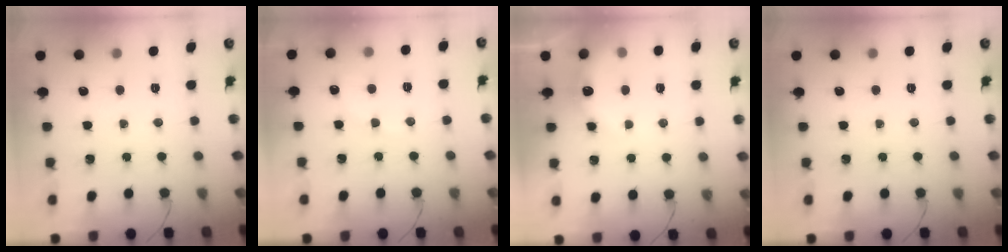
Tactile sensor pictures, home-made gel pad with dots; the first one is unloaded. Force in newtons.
{"total": 5.5, "press": 5.2, "slide": 1.5}
{"total": 6.7, "press": 6.5, "slide": 1.4}
{"total": 0.0}